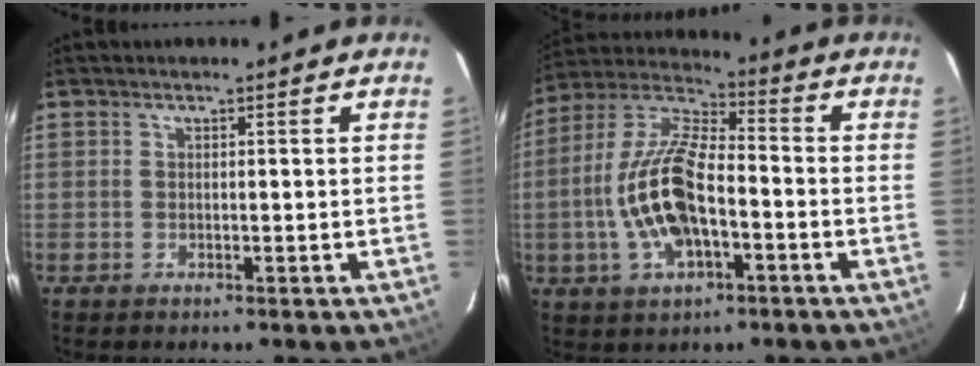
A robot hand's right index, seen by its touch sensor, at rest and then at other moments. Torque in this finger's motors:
{"motor_torque": [1.83, -0.30, 0.51, 0.21]}